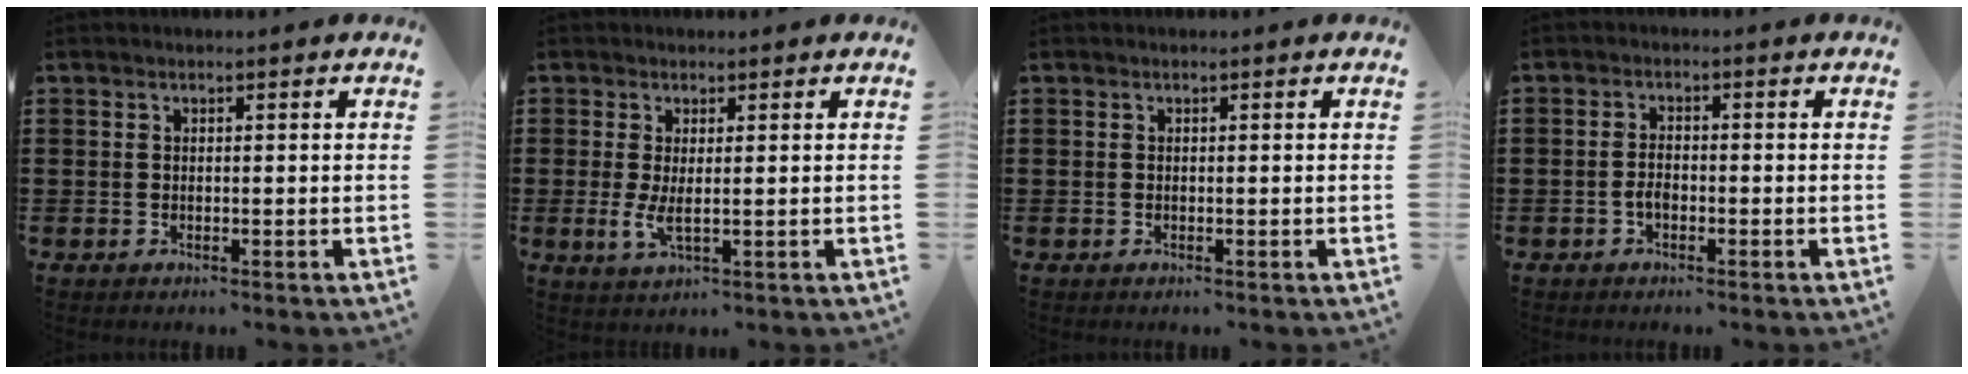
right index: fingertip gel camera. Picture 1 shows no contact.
{"total": 3.3, "force": [0.2, 0.8, 3.2], "torque": [-0.068, -0.006, 0.002]}
{"total": 0.0}
{"total": 2.1, "force": [-0.9, 1.0, 1.6], "torque": [-0.040, 0.000, -0.020]}